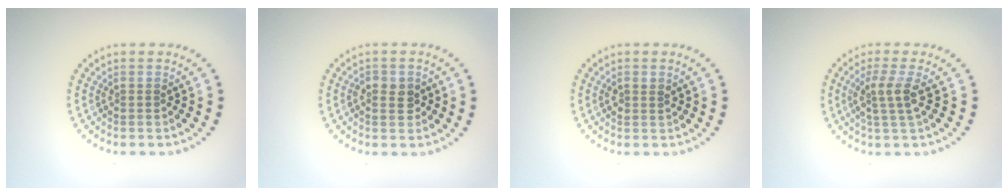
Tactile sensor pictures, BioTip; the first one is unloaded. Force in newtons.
{"total": 2.0, "press": 2.0, "slide": 0.3}
{"total": 1.0, "press": 0.9, "slide": 0.4}
{"total": 2.6, "press": 2.0, "slide": 1.7}